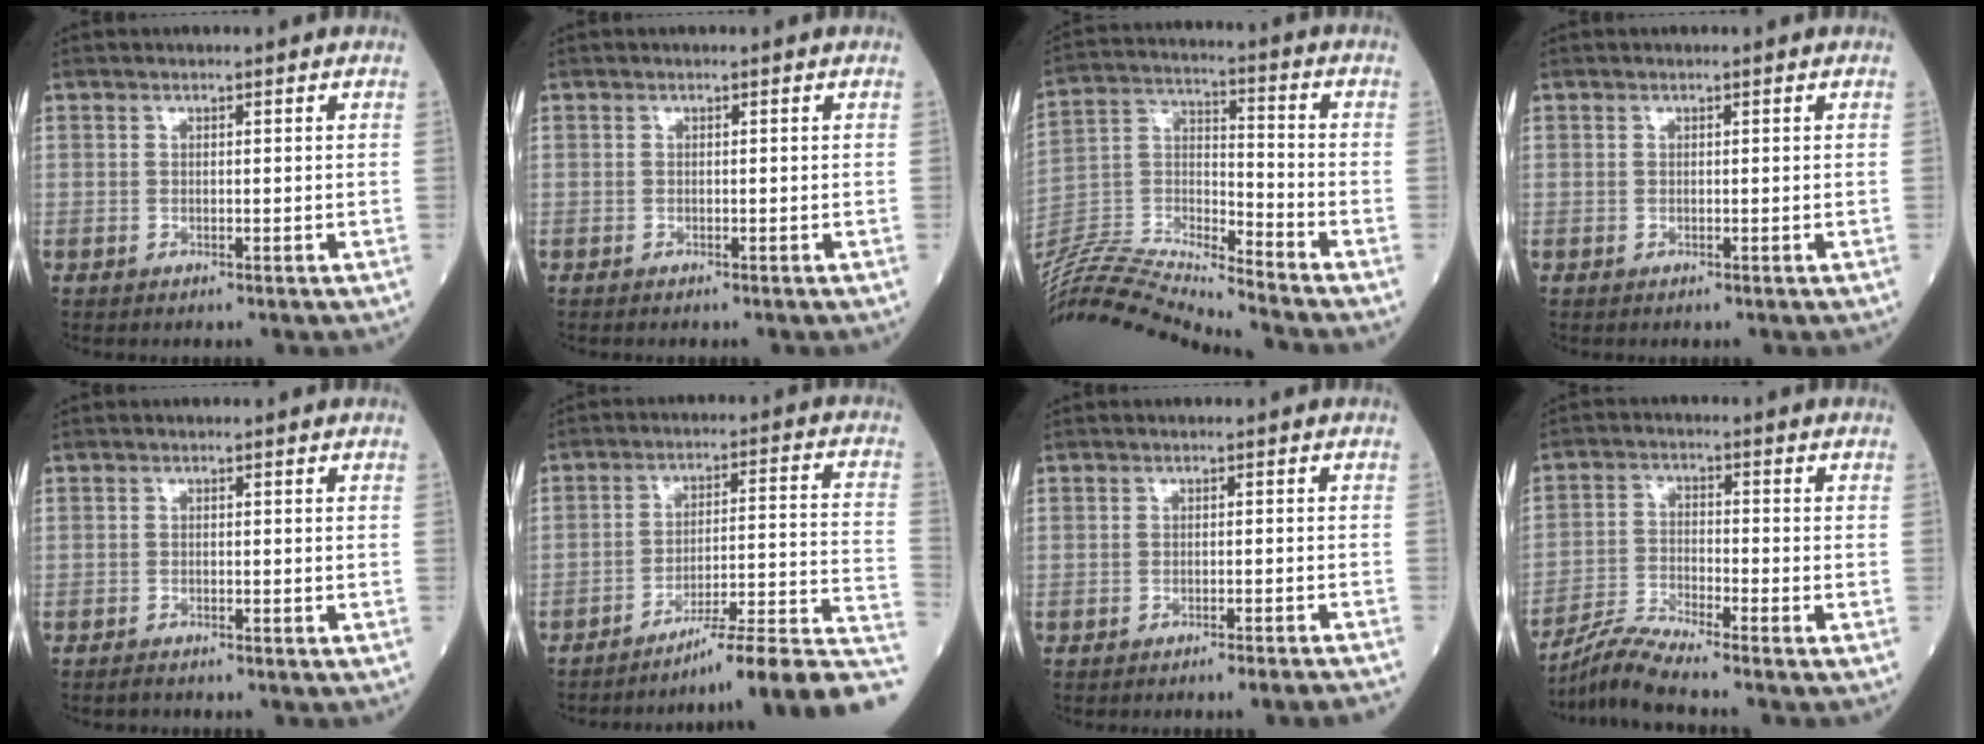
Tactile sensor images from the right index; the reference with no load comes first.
{"total": 0.0}
{"total": 19.7, "force": [-18.7, -1.4, 6.0], "torque": [-0.121, 0.007, -0.337]}
{"total": 0.0}
{"total": 0.9, "force": [-0.9, 0.1, 0.1], "torque": [-0.010, -0.003, -0.017]}
{"total": 16.5, "force": [-13.3, -1.6, 9.6], "torque": [-0.079, 0.025, -0.192]}
{"total": 5.3, "force": [-4.8, -0.8, 1.9], "torque": [-0.013, -0.007, -0.061]}
{"total": 6.4, "force": [-6.0, -1.7, 1.7], "torque": [-0.048, -0.019, -0.117]}